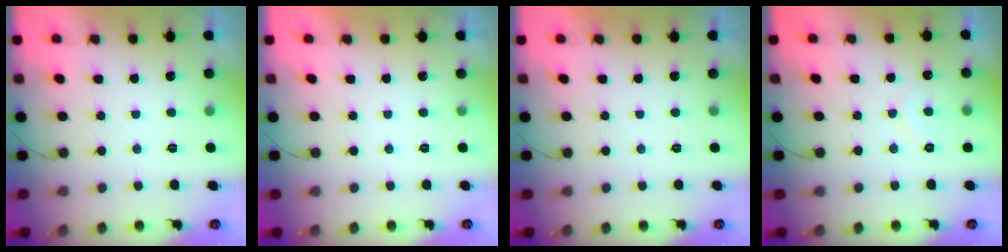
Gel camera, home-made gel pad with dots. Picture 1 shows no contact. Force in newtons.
{"total": 1.7, "press": 1.7, "slide": 0.0}
{"total": 1.8, "press": 1.8, "slide": 0.0}
{"total": 3.8, "press": 3.8, "slide": 0.3}